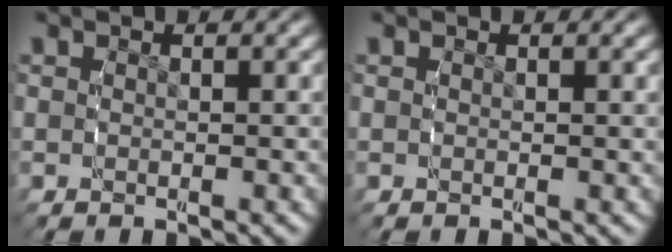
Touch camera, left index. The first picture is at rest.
{"total": 0.0}